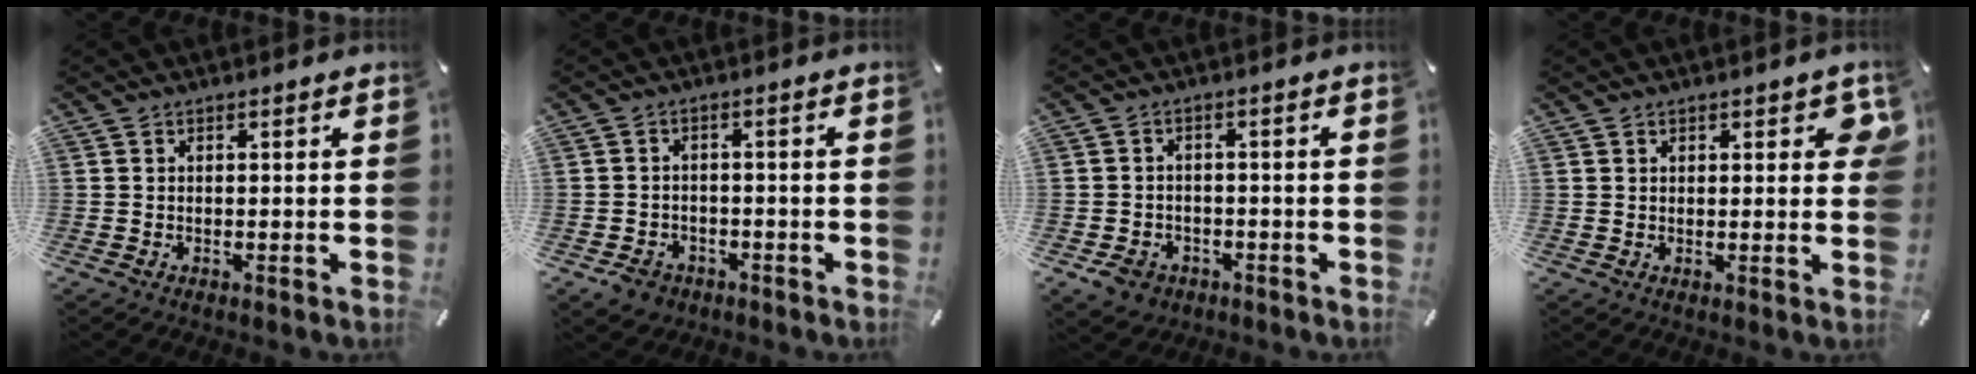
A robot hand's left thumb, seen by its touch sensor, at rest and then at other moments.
{"total": 4.6, "force": [-2.7, 3.5, 1.2], "torque": [-0.021, 0.015, -0.049]}
{"total": 4.9, "force": [-2.6, 3.9, 1.4], "torque": [-0.026, 0.016, -0.045]}
{"total": 3.7, "force": [1.6, 1.9, 2.7], "torque": [-0.024, -0.005, 0.020]}